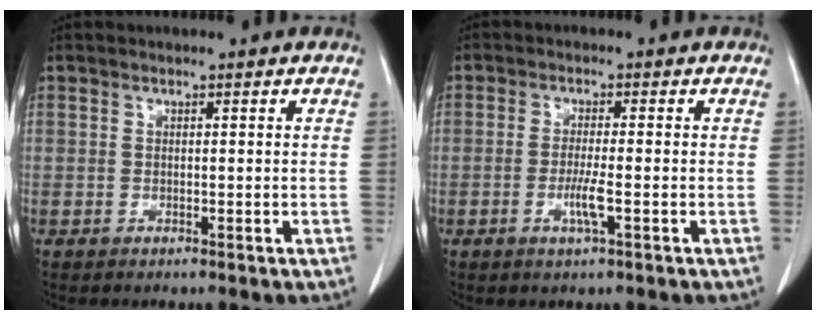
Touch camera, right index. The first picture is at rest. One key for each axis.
{"total": 3.6, "fx": -1.2, "fy": 0.1, "fz": 3.4, "tx": -0.068, "ty": -0.006, "tz": -0.022}